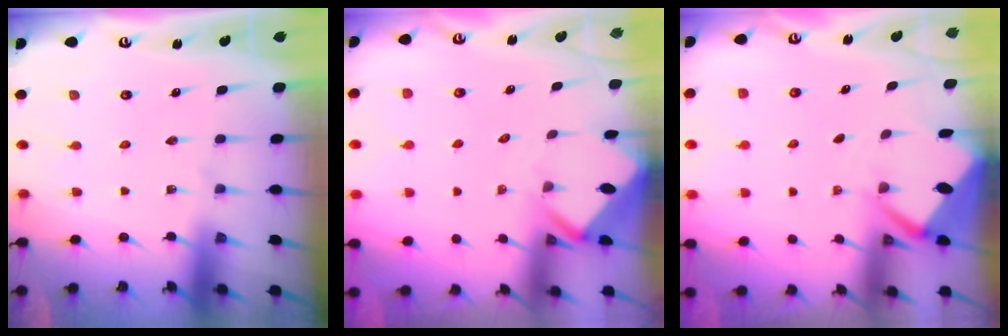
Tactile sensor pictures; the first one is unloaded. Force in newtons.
{"total": 2.8, "press": 2.8, "slide": 0.2}
{"total": 2.6, "press": 2.6, "slide": 0.3}